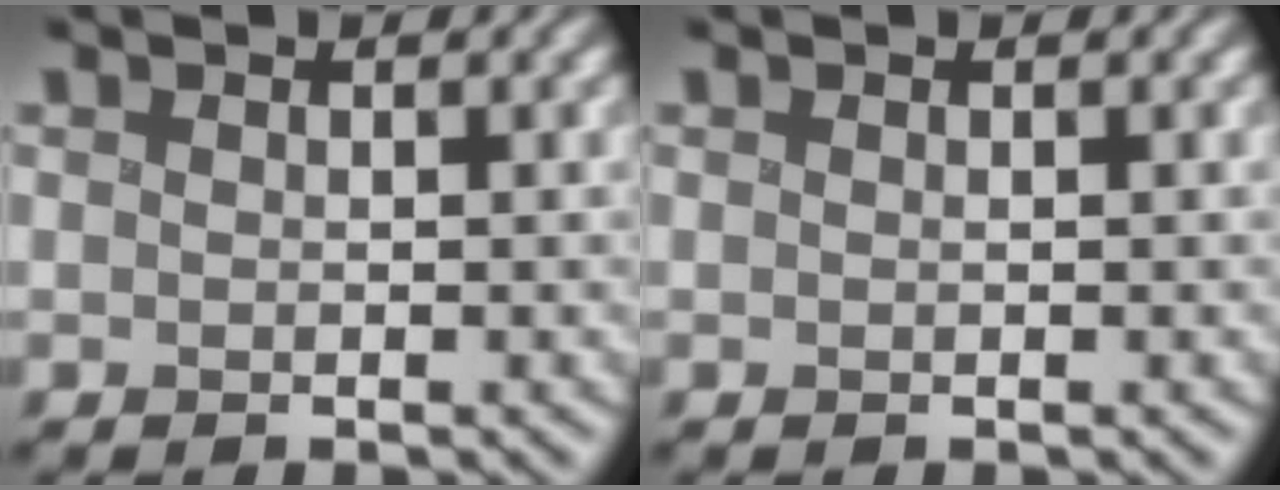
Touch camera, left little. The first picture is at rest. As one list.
[{"total": 0.0}]